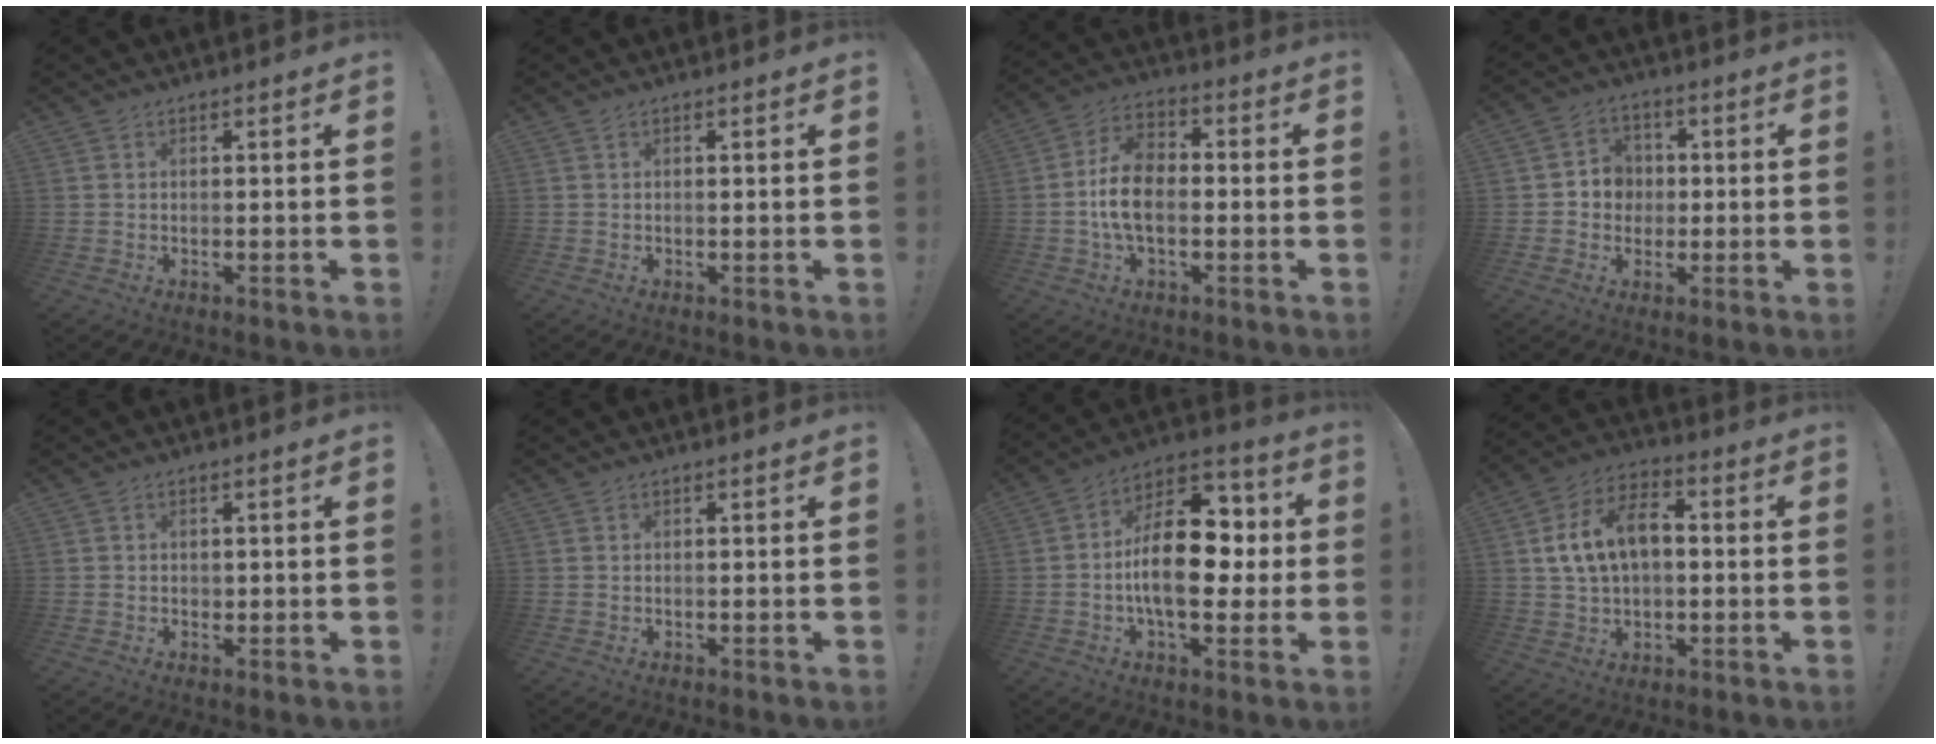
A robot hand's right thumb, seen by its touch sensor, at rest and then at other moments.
{"total": 0.7, "force": [0.6, -0.2, 0.2], "torque": [0.002, -0.002, 0.009]}
{"total": 11.4, "force": [-1.9, 7.2, 8.7], "torque": [-0.163, 0.010, -0.034]}
{"total": 6.8, "force": [-0.3, 6.5, 1.9], "torque": [-0.032, 0.005, -0.001]}
{"total": 0.8, "force": [0.3, 0.7, 0.2], "torque": [0.006, -0.002, 0.004]}
{"total": 0.0}
{"total": 20.2, "force": [-1.3, 11.3, 16.7], "torque": [-0.260, 0.017, -0.019]}
{"total": 13.1, "force": [2.2, 8.5, 9.8], "torque": [-0.153, 0.010, 0.043]}